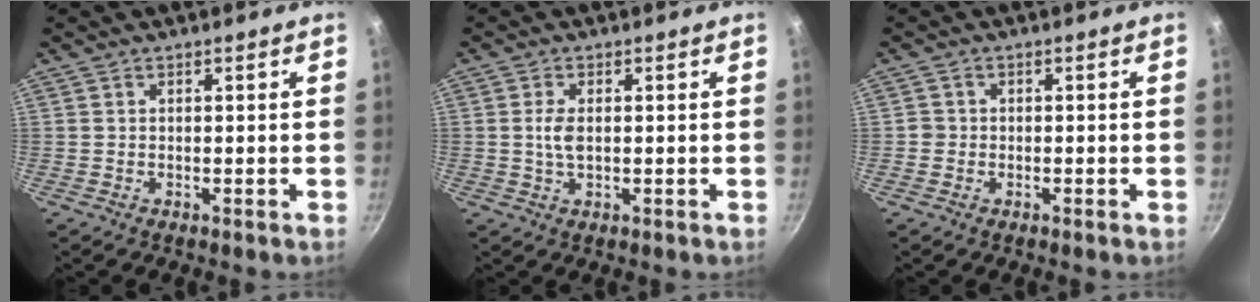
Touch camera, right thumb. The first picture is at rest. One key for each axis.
{"total": 3.3, "fx": 0.2, "fy": 1.8, "fz": 2.7, "tx": -0.051, "ty": 0.001, "tz": 0.005}
{"total": 1.4, "fx": -0.6, "fy": 1.2, "fz": 0.3, "tx": 0.000, "ty": 0.007, "tz": -0.010}